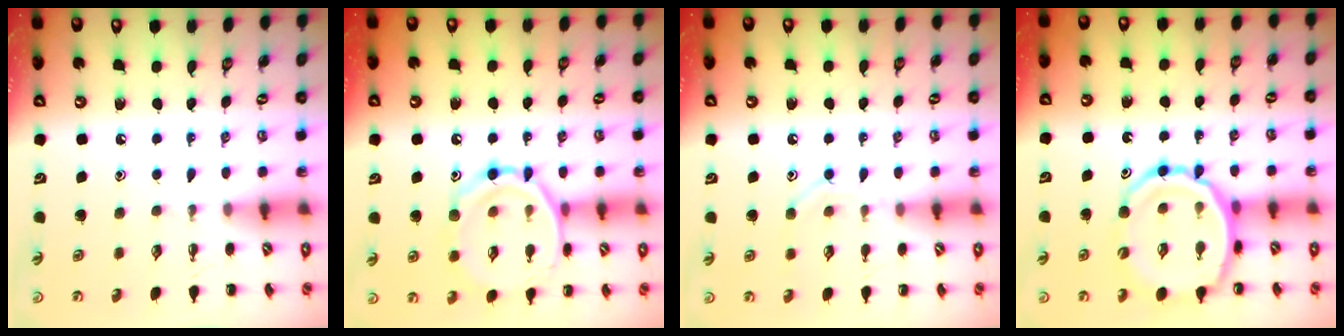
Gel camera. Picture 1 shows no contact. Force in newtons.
{"total": 13.5, "press": 13.4, "slide": 0.7}
{"total": 8.4, "press": 8.2, "slide": 1.5}
{"total": 13.4, "press": 13.0, "slide": 3.0}